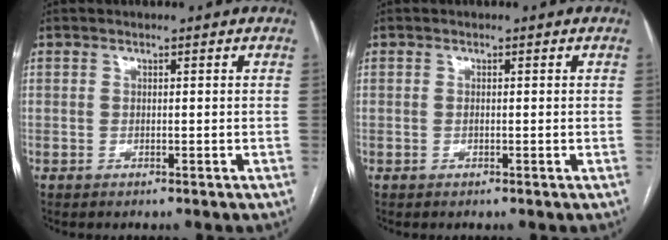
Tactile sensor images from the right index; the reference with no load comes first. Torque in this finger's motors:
{"motor_torque": [0.00, 0.03, -0.02, 0.00]}